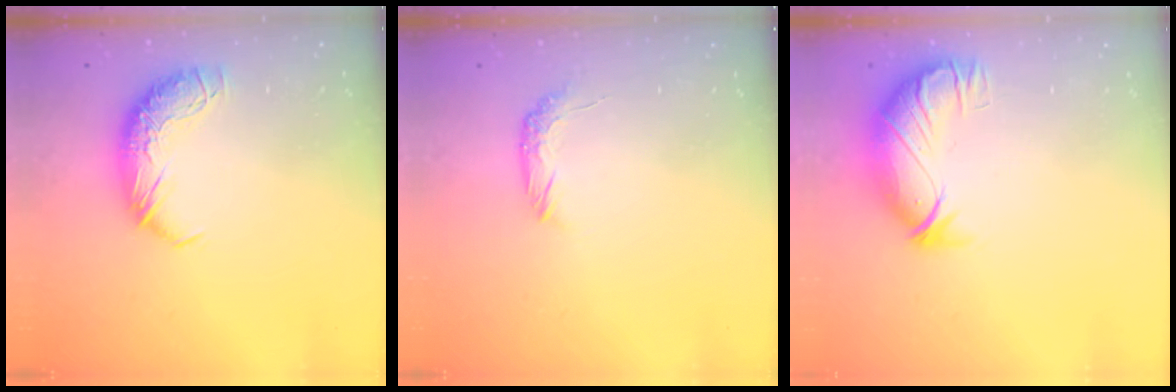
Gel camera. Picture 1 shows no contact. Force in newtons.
{"total": 5.4, "press": 5.3, "slide": 1.1}
{"total": 3.3, "press": 1.7, "slide": 2.9}